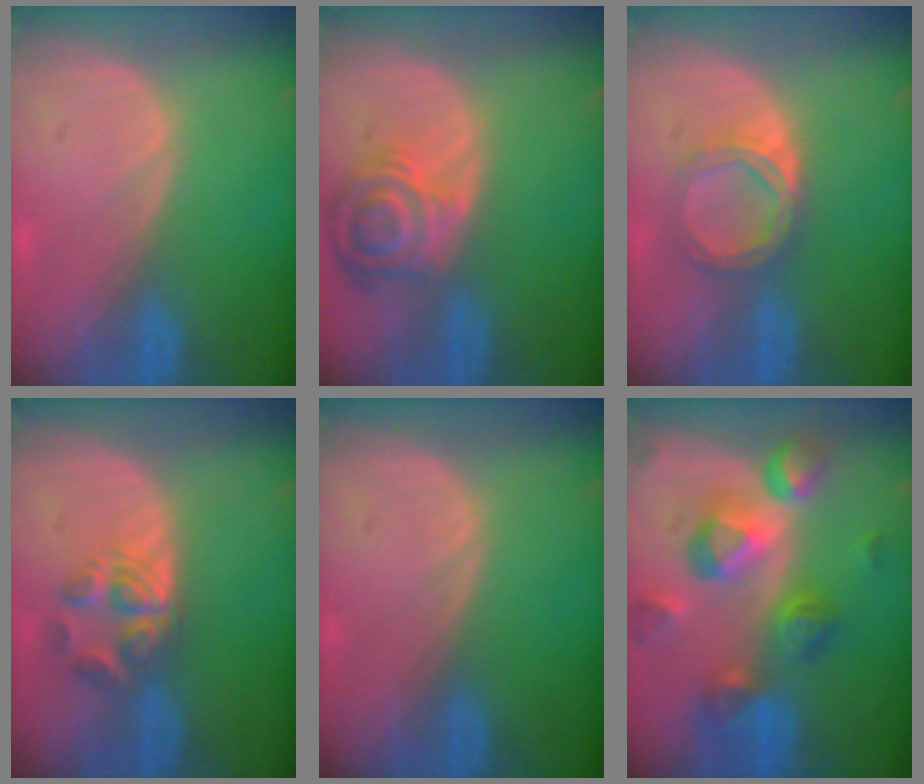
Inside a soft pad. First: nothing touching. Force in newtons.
{"total": 7.8, "press": 7.0, "slide": 3.6}
{"total": 4.5, "press": 4.5, "slide": 0.5}
{"total": 5.7, "press": 4.8, "slide": 3.2}
{"total": 0.0}
{"total": 10.4, "press": 9.3, "slide": 4.8}